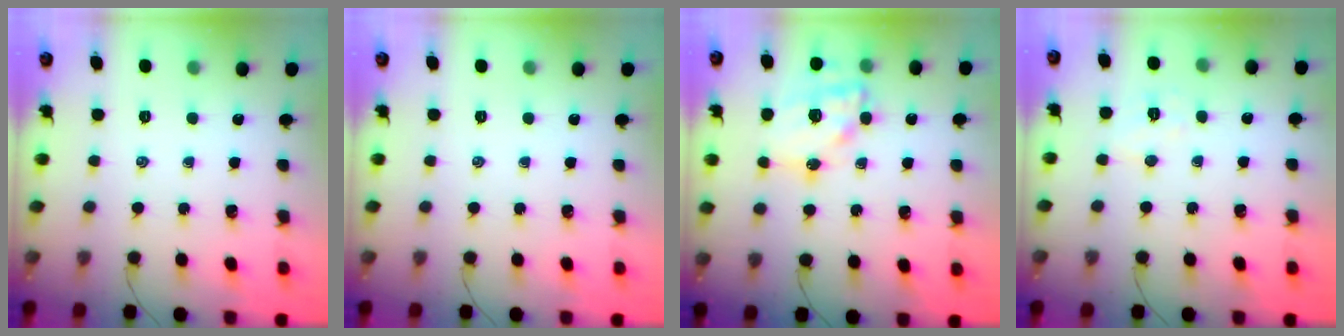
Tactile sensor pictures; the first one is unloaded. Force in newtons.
{"total": 0.0}
{"total": 15.6, "press": 15.2, "slide": 3.7}
{"total": 5.4, "press": 5.3, "slide": 0.8}